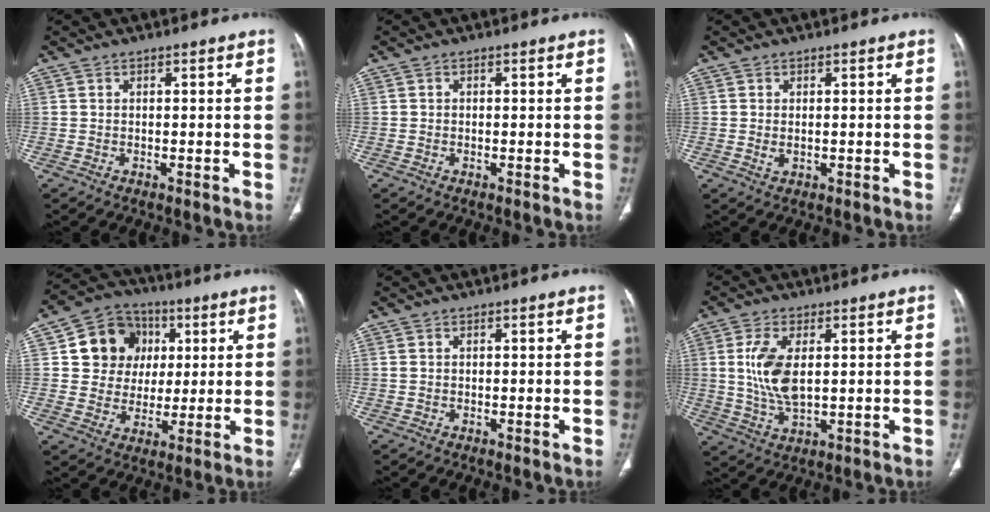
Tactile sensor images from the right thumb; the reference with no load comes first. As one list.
[{"total": 0.0}, {"total": 1.4, "force": [0.0, 0.9, 1.1], "torque": [-0.022, -0.001, 0.004]}, {"total": 12.9, "force": [3.3, 11.6, 4.6], "torque": [-0.033, 0.004, 0.057]}, {"total": 0.7, "force": [0.2, 0.4, 0.5], "torque": [-0.017, 0.008, 0.007]}, {"total": 9.3, "force": [1.5, 4.5, 8.0], "torque": [-0.172, -0.011, 0.034]}]